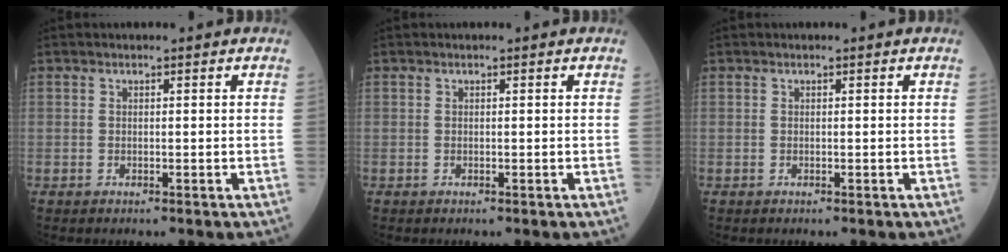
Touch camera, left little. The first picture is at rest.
{"total": 0.0}
{"total": 0.0}